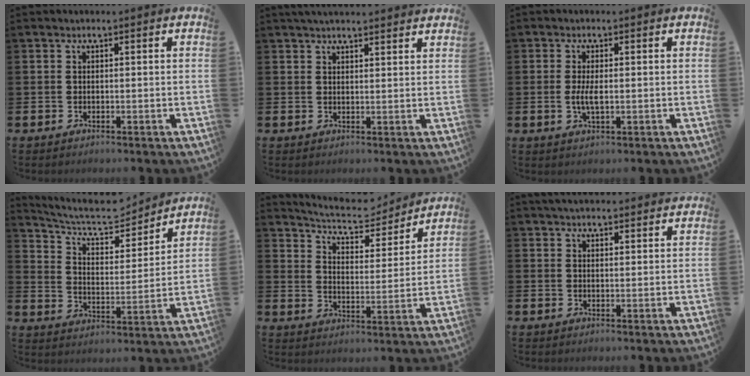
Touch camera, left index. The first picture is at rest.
{"total": 3.0, "force": [2.9, 0.2, 0.7], "torque": [-0.016, -0.007, 0.053]}
{"total": 2.7, "force": [-0.1, 1.0, 2.5], "torque": [-0.044, -0.001, -0.003]}
{"total": 8.6, "force": [7.6, 2.6, 2.9], "torque": [-0.077, -0.059, 0.127]}
{"total": 7.6, "force": [7.1, 1.9, 2.0], "torque": [-0.057, -0.054, 0.119]}
{"total": 3.3, "force": [3.2, 0.4, 0.5], "torque": [-0.013, -0.011, 0.058]}